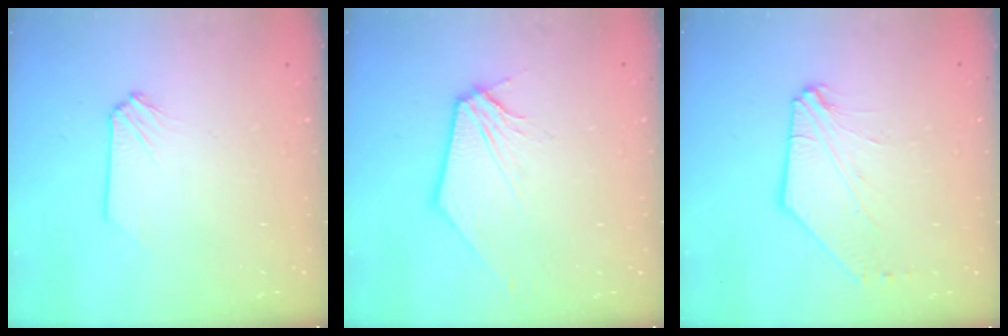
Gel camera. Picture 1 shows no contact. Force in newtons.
{"total": 1.2, "press": 1.2, "slide": 0.3}
{"total": 6.3, "press": 6.2, "slide": 1.0}